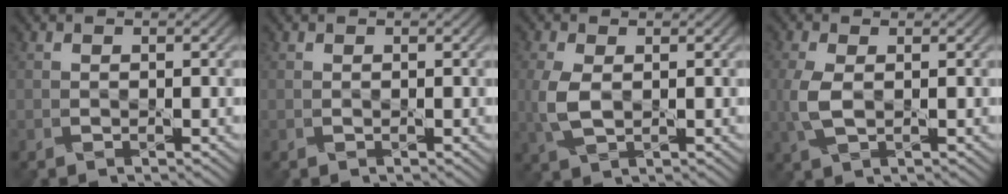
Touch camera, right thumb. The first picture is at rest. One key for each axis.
{"total": 0.0}
{"total": 4.3, "fx": 0.1, "fy": 2.4, "fz": 3.5, "tx": -0.099, "ty": -0.002, "tz": 0.004}
{"total": 3.8, "fx": 0.0, "fy": 1.9, "fz": 3.3, "tx": -0.094, "ty": 0.000, "tz": 0.000}